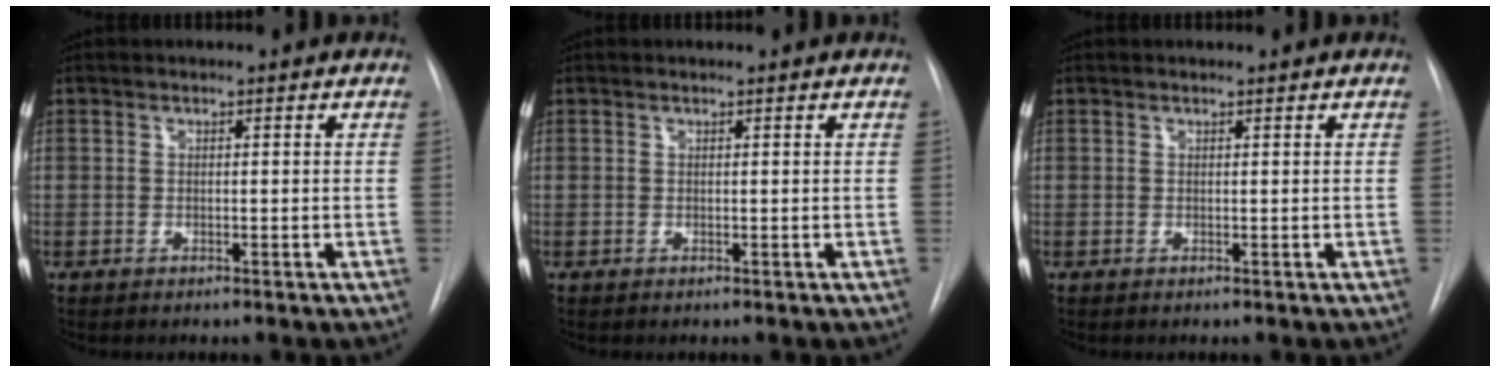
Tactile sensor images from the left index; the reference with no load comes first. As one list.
[{"total": 0.0}, {"total": 0.0}]